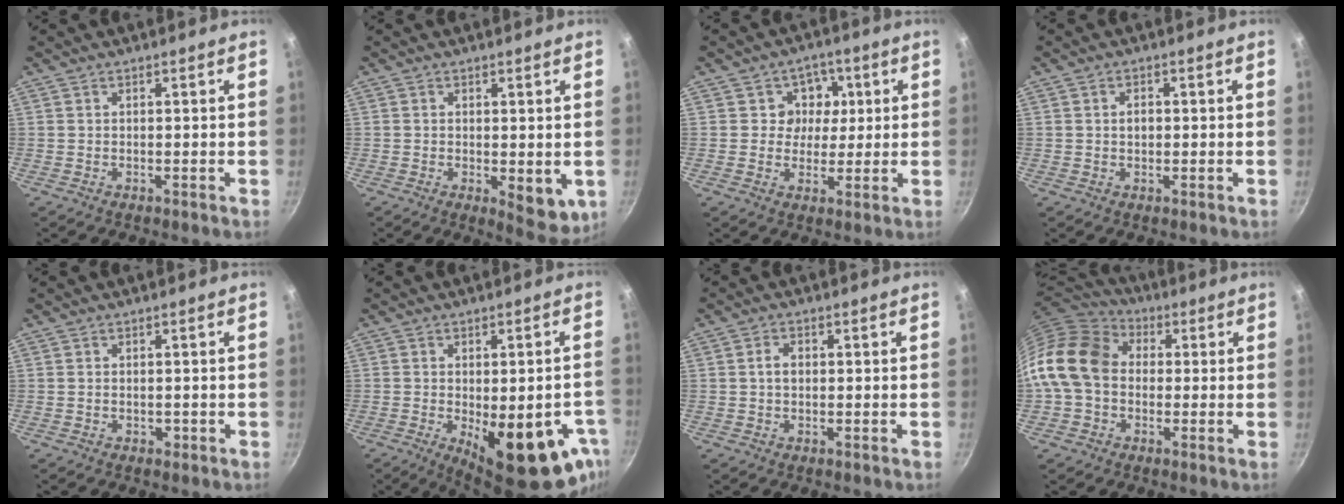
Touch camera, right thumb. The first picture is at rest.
{"total": 7.3, "force": [-0.9, 3.3, 6.4], "torque": [-0.071, -0.010, -0.004]}
{"total": 6.4, "force": [1.3, 6.0, 1.9], "torque": [0.019, -0.006, 0.010]}
{"total": 1.9, "force": [0.1, 1.3, 1.3], "torque": [-0.017, 0.005, 0.002]}
{"total": 1.0, "force": [-0.2, 0.8, 0.6], "torque": [-0.006, 0.002, -0.003]}
{"total": 18.6, "force": [-6.3, 7.4, 15.9], "torque": [-0.163, -0.005, -0.071]}
{"total": 2.6, "force": [0.2, 1.8, 1.8], "torque": [-0.024, 0.007, 0.002]}
{"total": 16.2, "force": [0.5, 12.6, 10.2], "torque": [-0.176, 0.035, -0.007]}